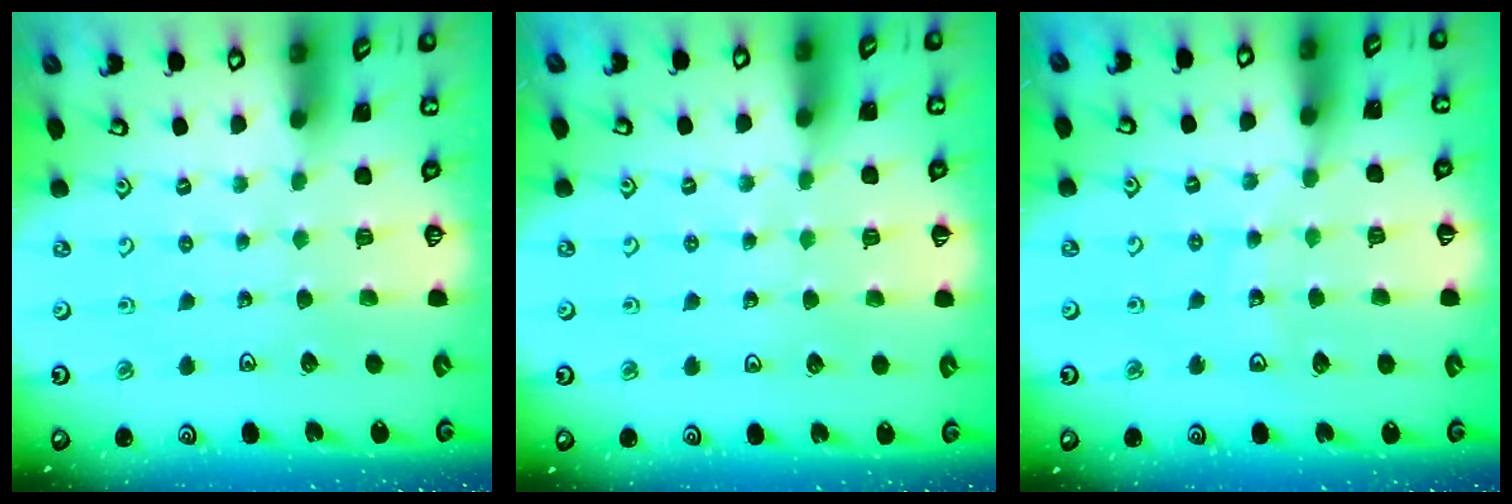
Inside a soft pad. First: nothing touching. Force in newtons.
{"total": 3.4, "press": 3.4, "slide": 0.5}
{"total": 9.3, "press": 8.9, "slide": 2.8}